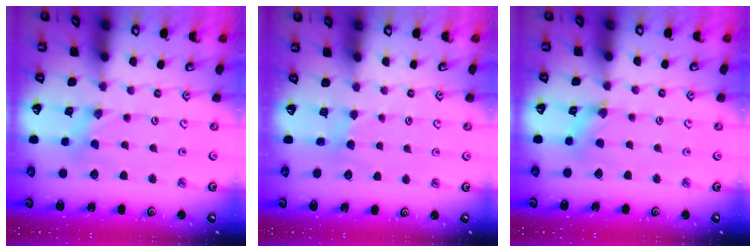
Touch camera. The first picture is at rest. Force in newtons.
{"total": 2.9, "press": 2.9, "slide": 0.3}
{"total": 2.0, "press": 2.0, "slide": 0.3}